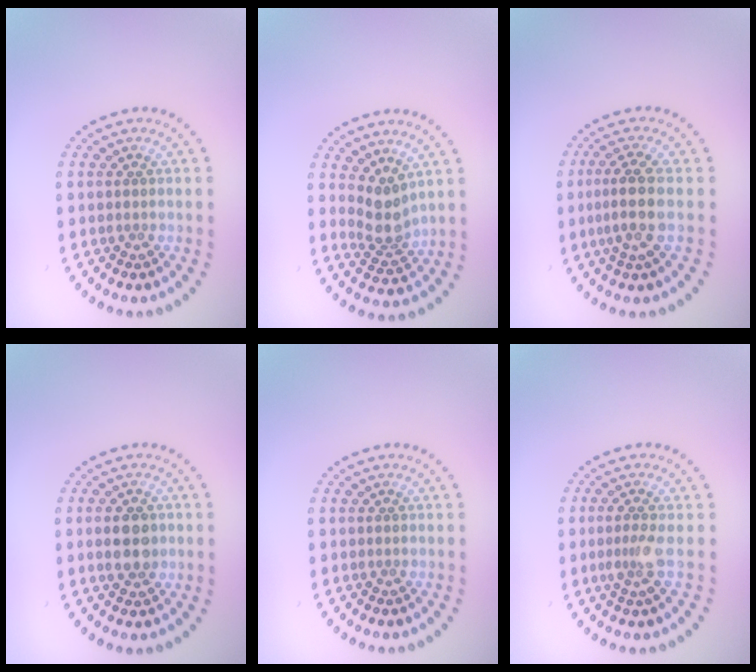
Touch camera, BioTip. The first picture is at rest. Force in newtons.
{"total": 2.7, "press": 2.0, "slide": 1.8}
{"total": 3.3, "press": 2.9, "slide": 1.7}
{"total": 2.7, "press": 2.7, "slide": 0.3}
{"total": 0.0}
{"total": 1.8, "press": 1.4, "slide": 1.1}